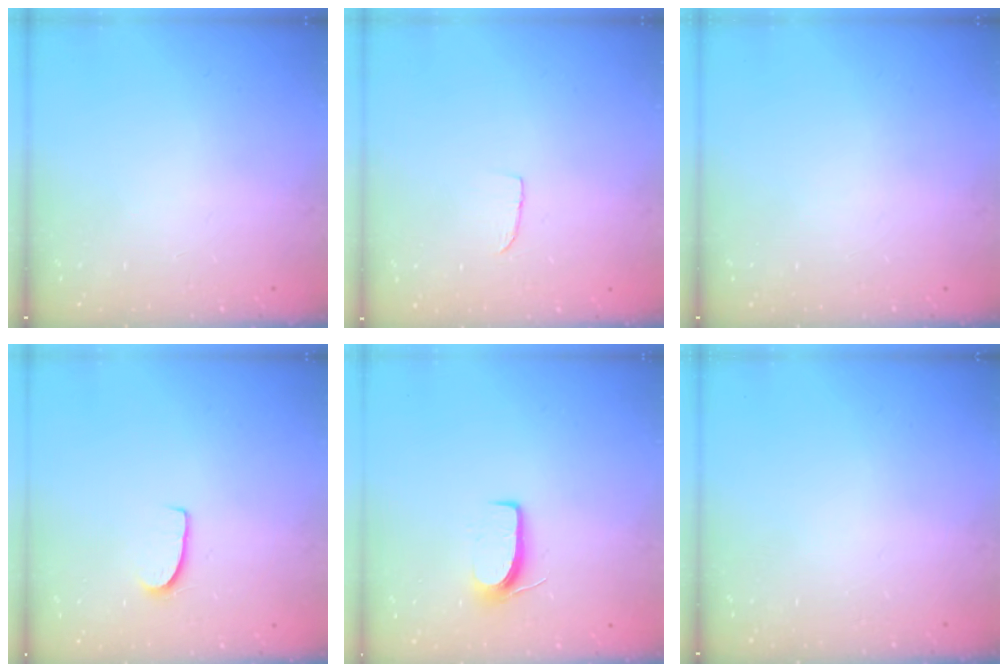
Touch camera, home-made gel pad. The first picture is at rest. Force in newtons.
{"total": 4.2, "press": 4.2, "slide": 0.4}
{"total": 0.0}
{"total": 6.6, "press": 6.5, "slide": 0.4}
{"total": 7.0, "press": 7.0, "slide": 0.6}
{"total": 0.0}